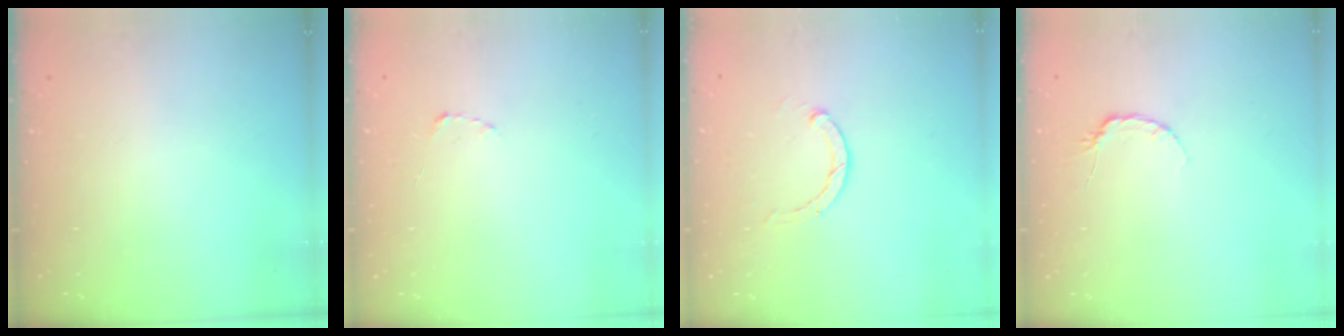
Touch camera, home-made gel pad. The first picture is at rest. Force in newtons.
{"total": 1.8, "press": 1.7, "slide": 0.3}
{"total": 2.8, "press": 2.8, "slide": 0.5}
{"total": 4.0, "press": 4.0, "slide": 0.5}